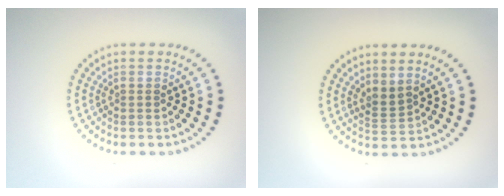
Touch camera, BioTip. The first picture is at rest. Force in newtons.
{"total": 1.7, "press": 1.3, "slide": 1.1}